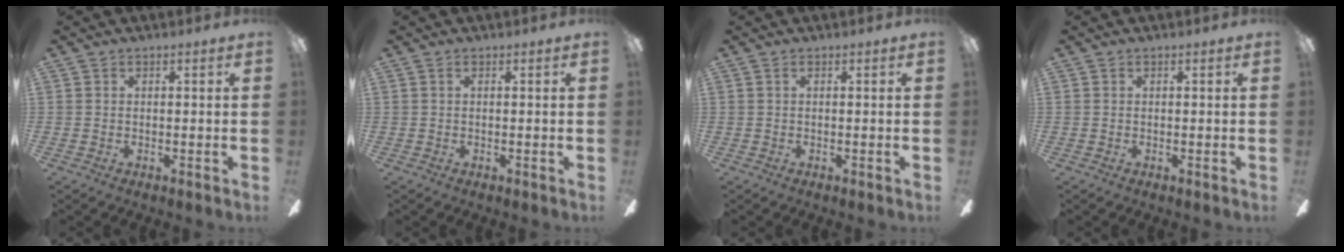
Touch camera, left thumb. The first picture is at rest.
{"total": 0.0}
{"total": 0.0}
{"total": 0.0}